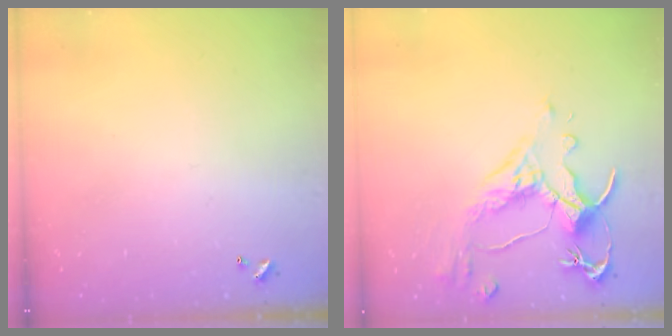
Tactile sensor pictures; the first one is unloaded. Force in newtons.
{"total": 3.2, "press": 2.9, "slide": 1.4}